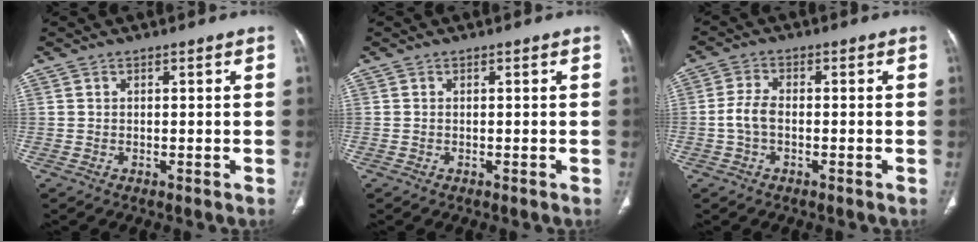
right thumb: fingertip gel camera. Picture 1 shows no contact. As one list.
[{"total": 0.0}, {"total": 4.2, "force": [-0.8, 2.4, 3.4], "torque": [-0.078, 0.012, -0.019]}]